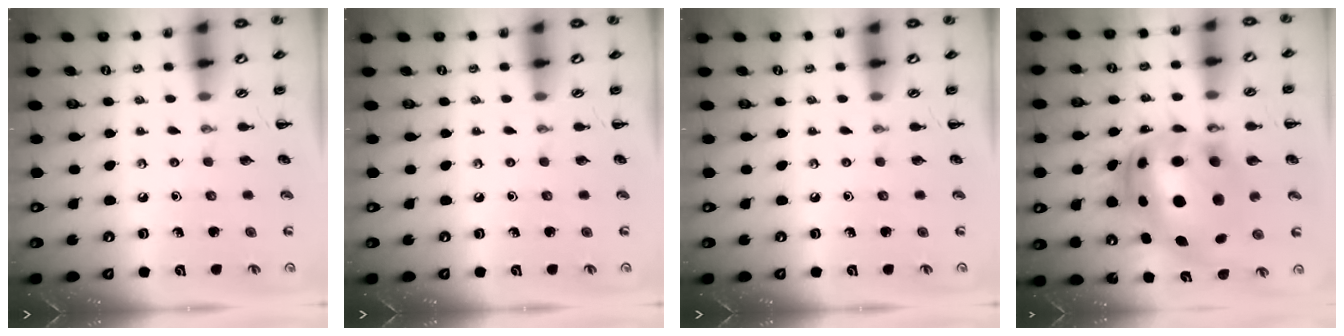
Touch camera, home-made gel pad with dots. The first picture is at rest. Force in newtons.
{"total": 0.0}
{"total": 0.0}
{"total": 17.3, "press": 16.7, "slide": 4.5}